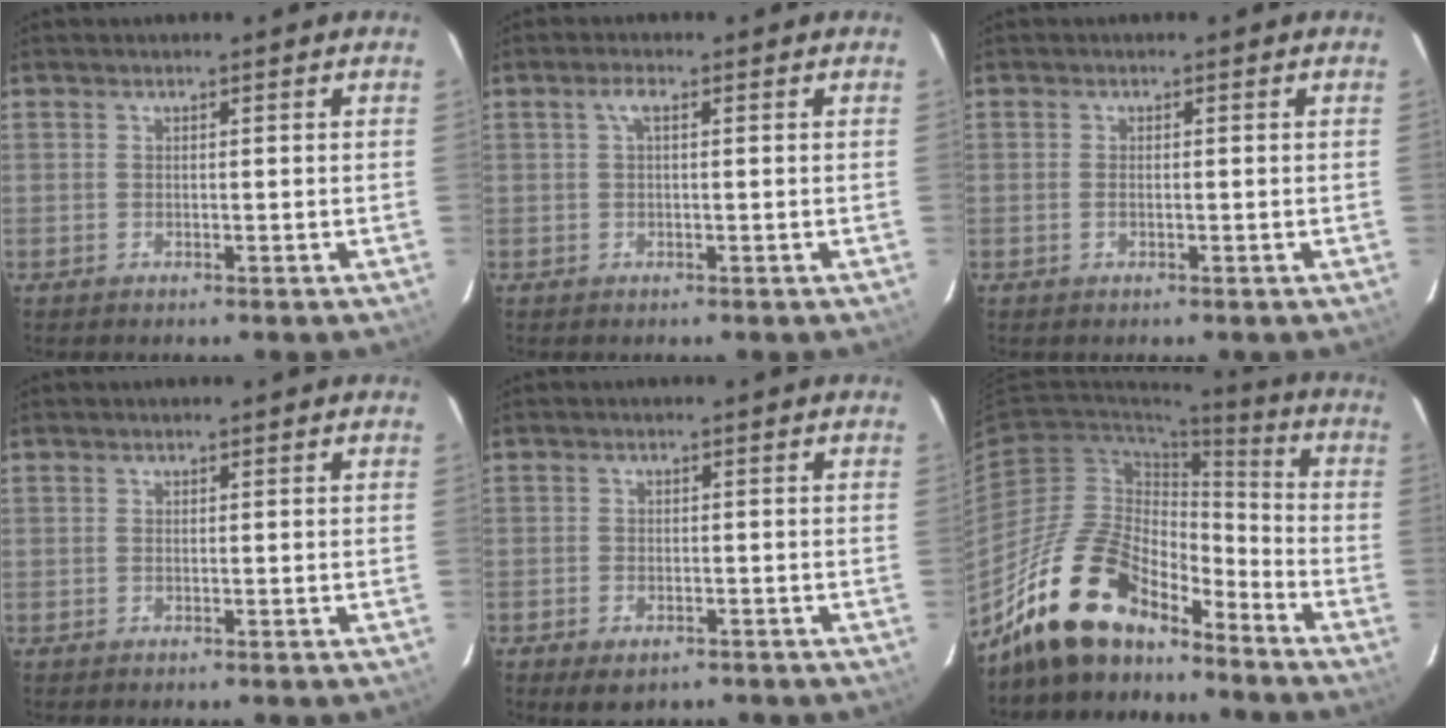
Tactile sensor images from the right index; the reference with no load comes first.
{"total": 1.8, "force": [0.5, 0.6, 1.7], "torque": [-0.035, 0.008, 0.008]}
{"total": 0.9, "force": [-0.4, 0.5, 0.6], "torque": [-0.014, 0.000, -0.007]}
{"total": 0.0}
{"total": 4.3, "force": [-2.7, 2.5, 2.2], "torque": [-0.049, -0.011, -0.039]}
{"total": 18.0, "force": [-14.3, 7.3, 8.2], "torque": [-0.157, 0.016, -0.248]}